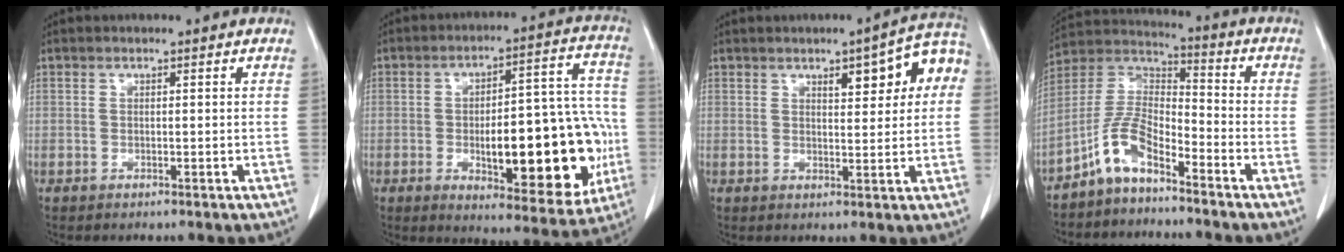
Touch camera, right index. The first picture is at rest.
{"total": 22.2, "force": [-4.7, 7.4, 20.4], "torque": [-0.227, 0.031, -0.042]}
{"total": 8.7, "force": [2.7, 2.5, 7.8], "torque": [-0.097, 0.026, 0.034]}
{"total": 8.1, "force": [-5.6, 2.9, 5.2], "torque": [-0.118, 0.023, -0.112]}